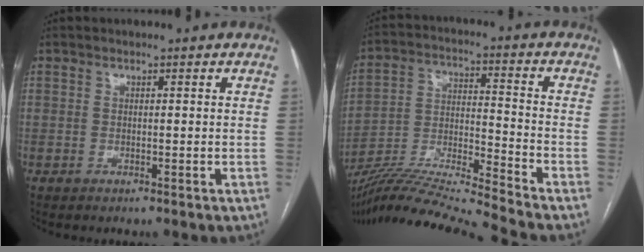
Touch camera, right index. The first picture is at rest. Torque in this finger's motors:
{"motor_torque": [0.54, -1.23, 0.03, 0.01]}